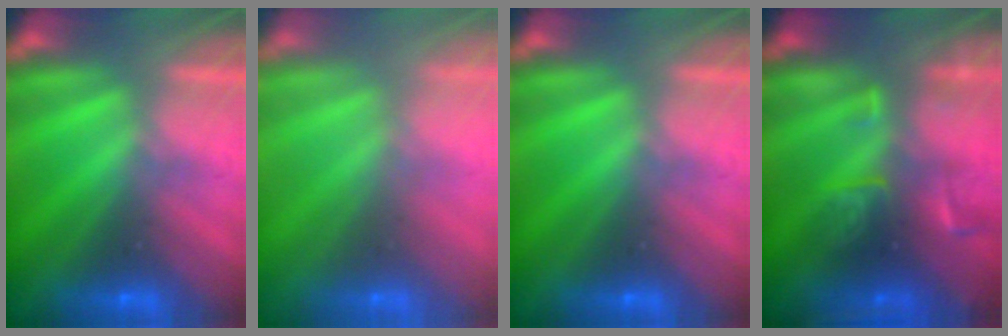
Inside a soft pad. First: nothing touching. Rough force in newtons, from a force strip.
{"total": 6.9}
{"total": 0.0}
{"total": 2.7}